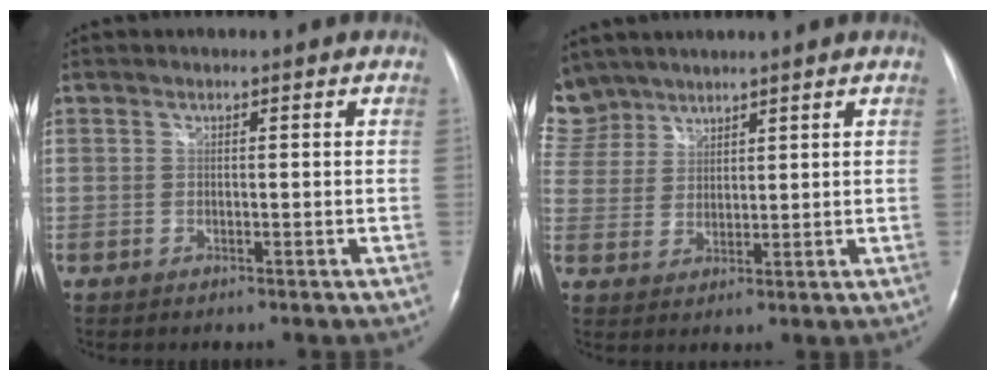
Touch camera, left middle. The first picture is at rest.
{"total": 8.8, "force": [7.3, 4.8, 0.6], "torque": [-0.034, 0.015, 0.159]}